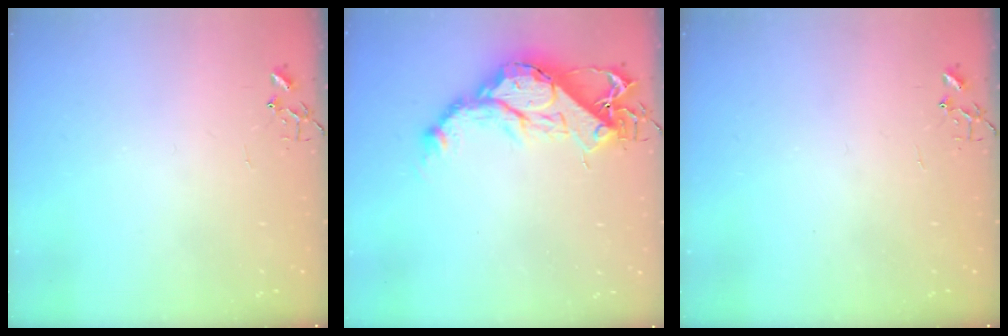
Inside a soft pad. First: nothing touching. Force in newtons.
{"total": 17.2, "press": 17.1, "slide": 1.3}
{"total": 0.0}